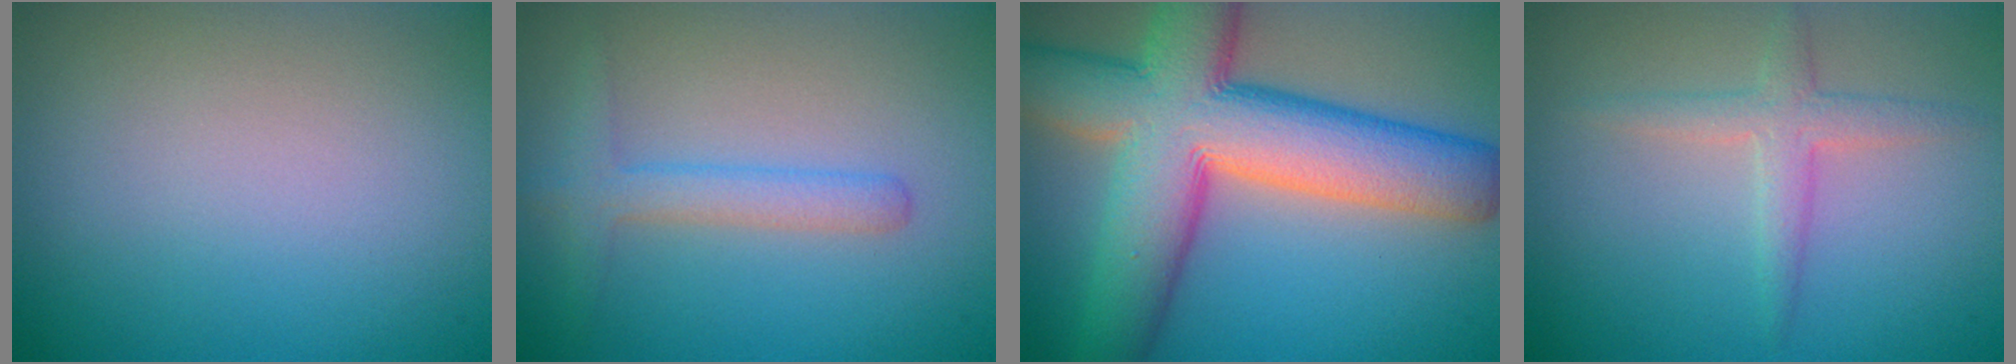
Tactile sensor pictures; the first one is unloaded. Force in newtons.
{"total": 2.5, "press": 2.5, "slide": 0.1}
{"total": 13.5, "press": 13.5, "slide": 0.6}
{"total": 2.3, "press": 2.3, "slide": 0.1}